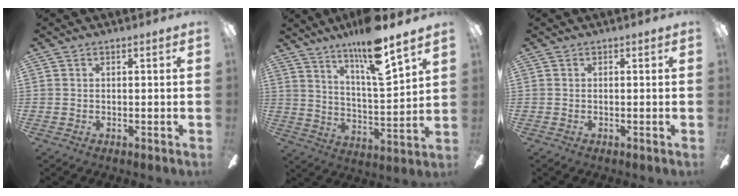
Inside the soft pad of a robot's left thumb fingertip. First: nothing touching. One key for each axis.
{"total": 14.8, "fx": 11.5, "fy": 1.9, "fz": 9.1, "tx": -0.169, "ty": -0.066, "tz": 0.189}
{"total": 0.0}